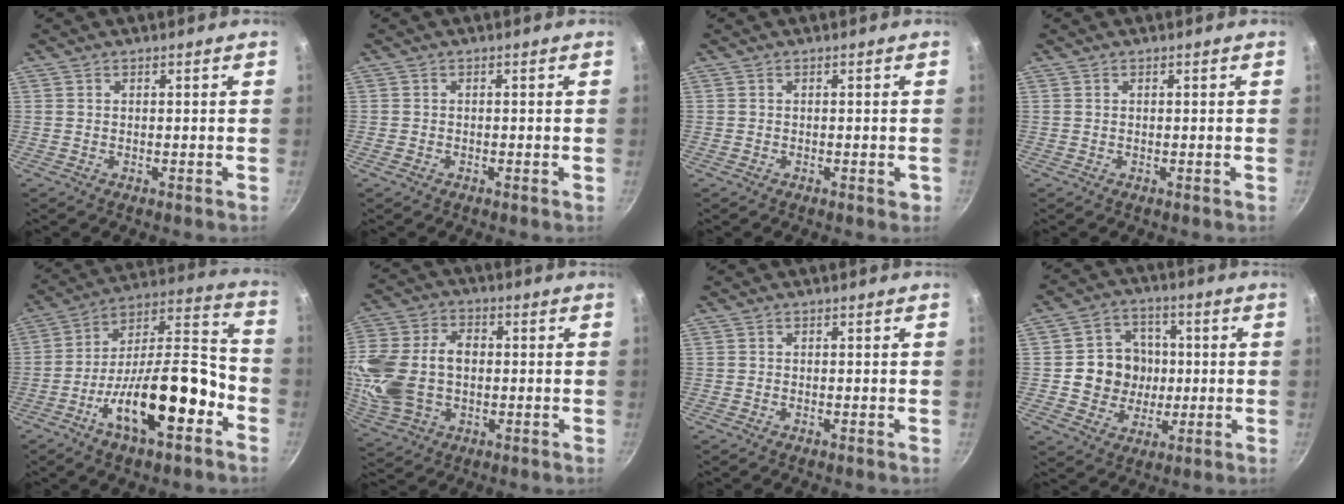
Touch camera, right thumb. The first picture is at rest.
{"total": 1.0, "force": [-0.6, 0.7, 0.4], "torque": [-0.011, 0.004, -0.012]}
{"total": 1.4, "force": [-0.5, 0.7, 1.0], "torque": [-0.012, 0.002, -0.008]}
{"total": 0.0}
{"total": 21.5, "force": [-8.7, 8.4, 17.8], "torque": [-0.263, 0.059, -0.151]}
{"total": 17.5, "force": [-0.5, 12.1, 12.6], "torque": [-0.260, 0.027, -0.006]}
{"total": 0.0}
{"total": 10.9, "force": [0.1, 10.1, 4.2], "torque": [-0.029, 0.012, -0.001]}